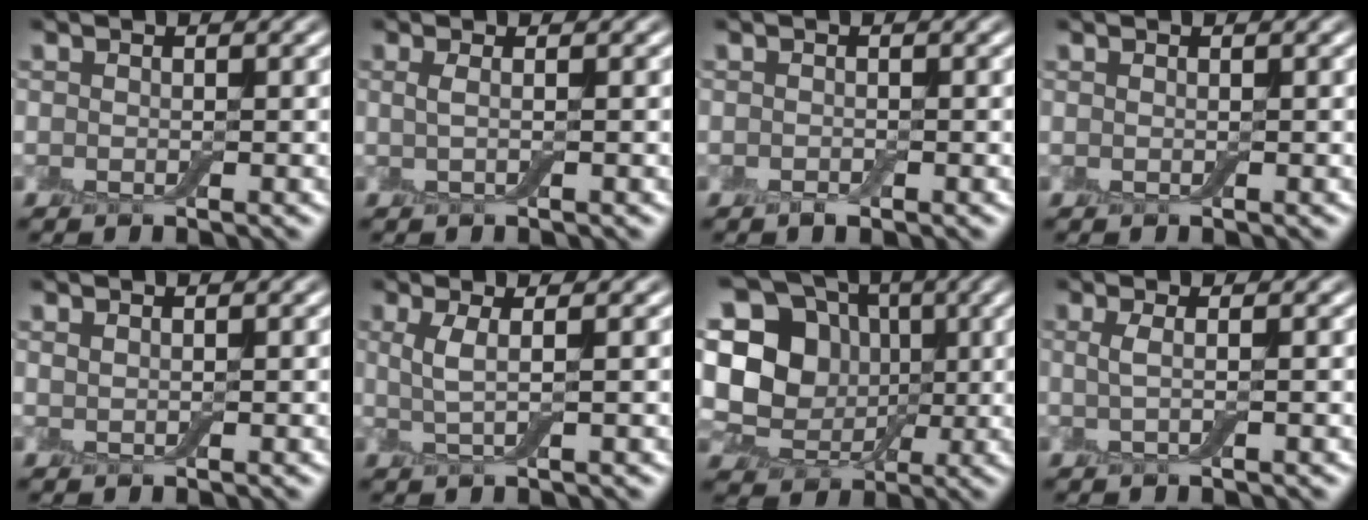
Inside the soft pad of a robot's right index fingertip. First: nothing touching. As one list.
[{"total": 1.4, "force": [0.3, 0.5, 1.3], "torque": [-0.023, -0.004, -0.005]}, {"total": 0.6, "force": [-0.3, 0.2, 0.4], "torque": [-0.008, 0.000, -0.006]}, {"total": 0.0}, {"total": 0.6, "force": [0.5, 0.1, 0.3], "torque": [-0.006, 0.001, 0.009]}, {"total": 2.5, "force": [0.5, 0.7, 2.3], "torque": [-0.042, -0.003, 0.009]}, {"total": 11.0, "force": [1.3, 9.5, 5.5], "torque": [-0.123, 0.024, -0.006]}, {"total": 1.8, "force": [0.2, 0.6, 1.6], "torque": [-0.028, -0.001, -0.003]}]